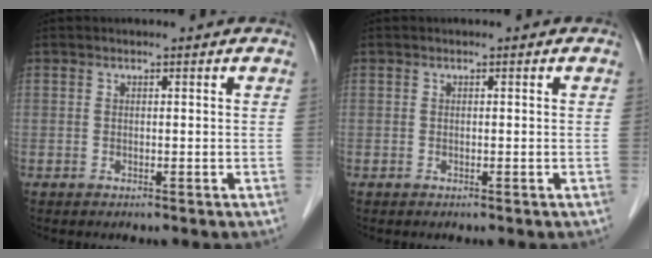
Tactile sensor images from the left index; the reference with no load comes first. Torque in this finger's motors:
{"motor_torque": [0.02, 0.01, 0.01, 0.00]}